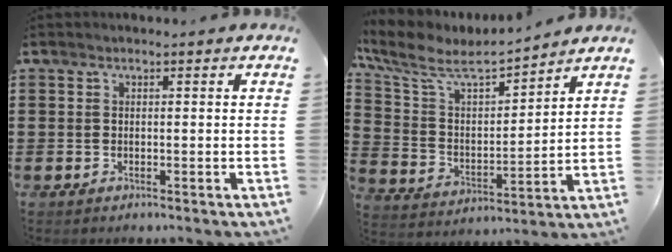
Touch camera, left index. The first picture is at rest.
{"total": 7.5, "force": [6.2, 2.0, 3.7], "torque": [-0.103, -0.036, 0.101]}